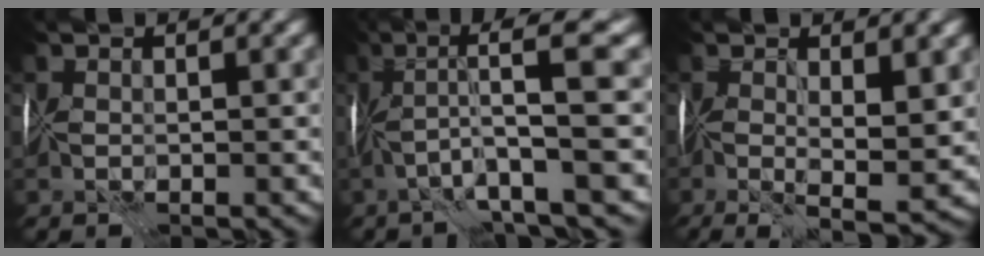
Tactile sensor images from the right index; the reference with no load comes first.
{"total": 7.2, "force": [0.8, 0.1, 7.1], "torque": [-0.104, 0.017, 0.010]}
{"total": 6.6, "force": [0.0, 1.5, 6.4], "torque": [-0.110, -0.019, 0.003]}